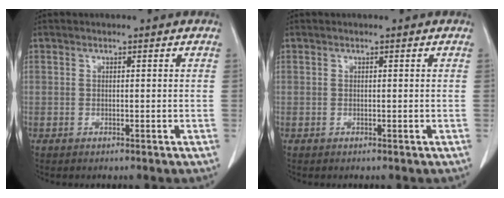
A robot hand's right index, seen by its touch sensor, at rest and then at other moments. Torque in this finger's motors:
{"motor_torque": [0.00, 0.00, 0.00, 0.00]}